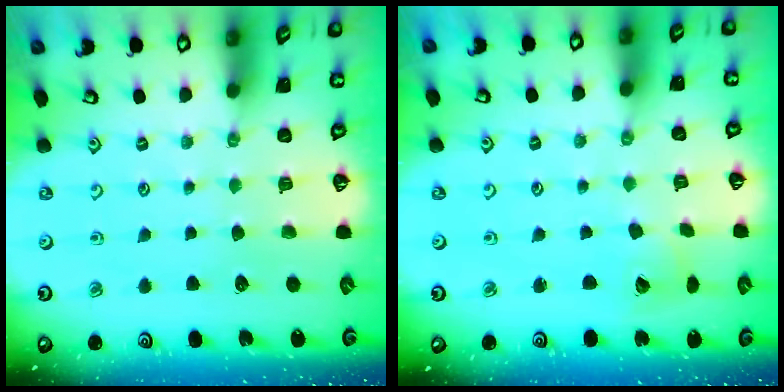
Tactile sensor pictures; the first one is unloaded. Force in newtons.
{"total": 5.5, "press": 5.5, "slide": 0.7}